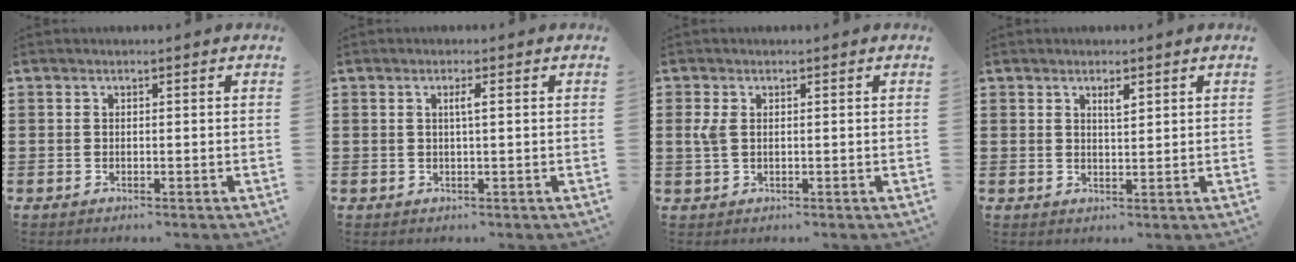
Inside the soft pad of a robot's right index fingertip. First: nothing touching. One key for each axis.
{"total": 1.7, "fx": 0.4, "fy": 0.0, "fz": 1.6, "tx": -0.031, "ty": 0.000, "tz": 0.005}
{"total": 2.6, "fx": 0.5, "fy": 1.5, "fz": 2.0, "tx": -0.060, "ty": 0.002, "tz": 0.004}
{"total": 1.9, "fx": 1.2, "fy": 0.5, "fz": 1.4, "tx": -0.020, "ty": -0.001, "tz": 0.019}